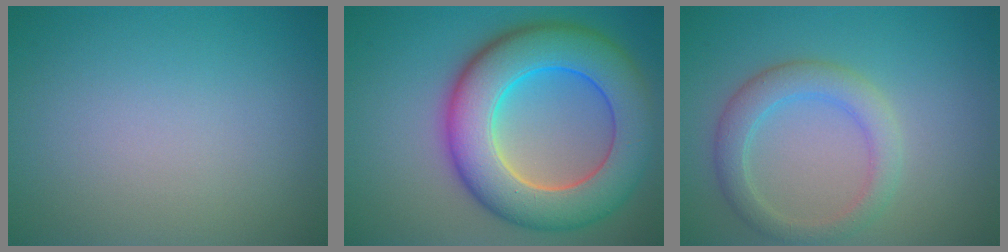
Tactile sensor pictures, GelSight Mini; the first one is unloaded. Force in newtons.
{"total": 11.2, "press": 11.2, "slide": 0.5}
{"total": 3.4, "press": 3.4, "slide": 0.4}